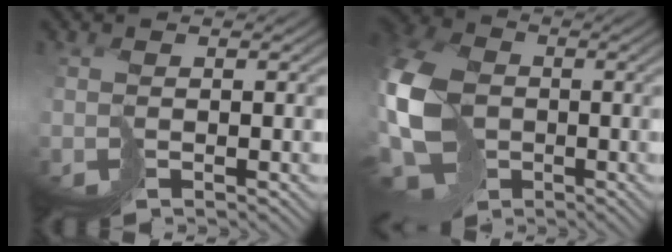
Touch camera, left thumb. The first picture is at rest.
{"total": 14.8, "force": [-2.3, 11.2, 9.4], "torque": [-0.257, -0.026, -0.033]}